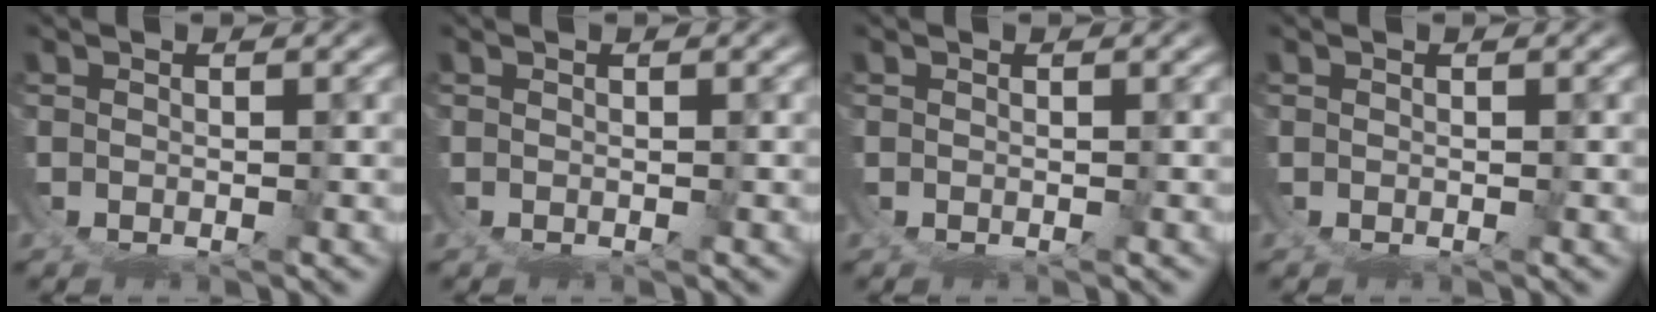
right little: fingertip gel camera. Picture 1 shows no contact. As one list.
[{"total": 0.0}, {"total": 0.0}, {"total": 0.0}]